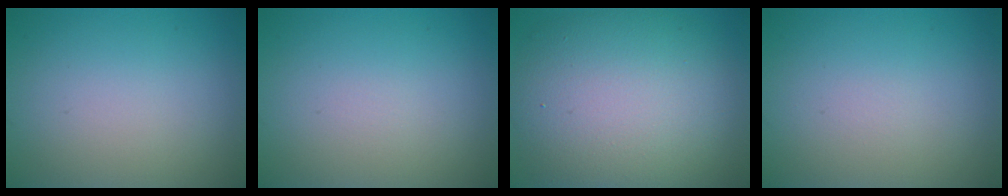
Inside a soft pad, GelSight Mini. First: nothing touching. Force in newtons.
{"total": 0.0}
{"total": 12.4, "press": 12.4, "slide": 0.7}
{"total": 0.0}